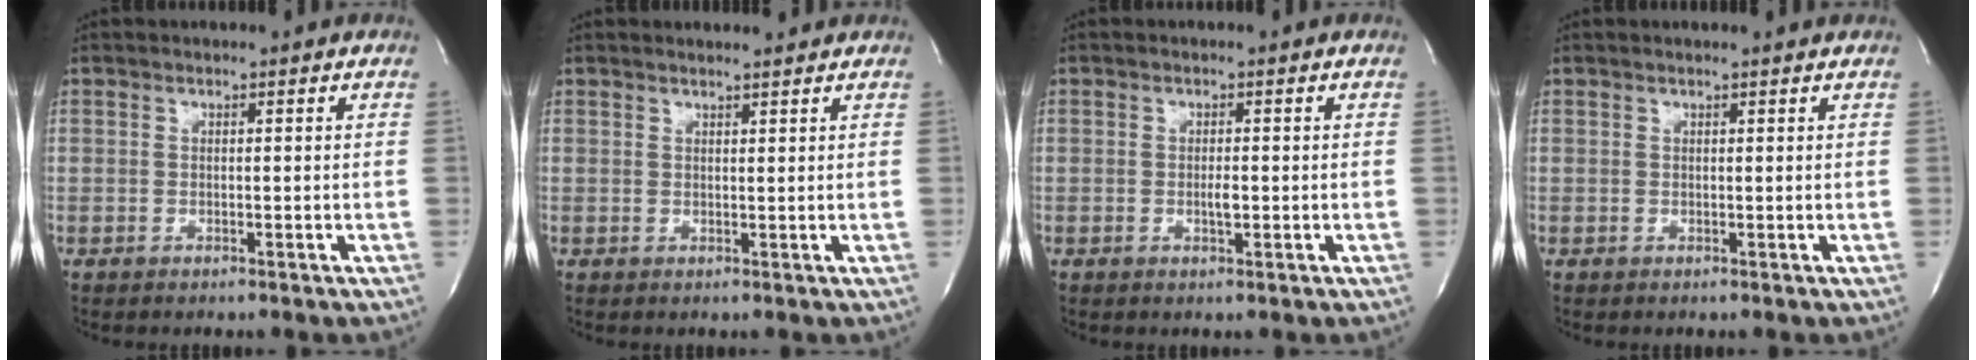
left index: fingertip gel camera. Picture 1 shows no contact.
{"total": 2.5, "force": [2.4, 0.1, 0.5], "torque": [-0.014, 0.004, 0.031]}
{"total": 1.5, "force": [-0.2, 0.4, 1.4], "torque": [-0.028, -0.001, -0.003]}
{"total": 1.9, "force": [1.8, -0.1, 0.7], "torque": [-0.014, 0.009, 0.021]}